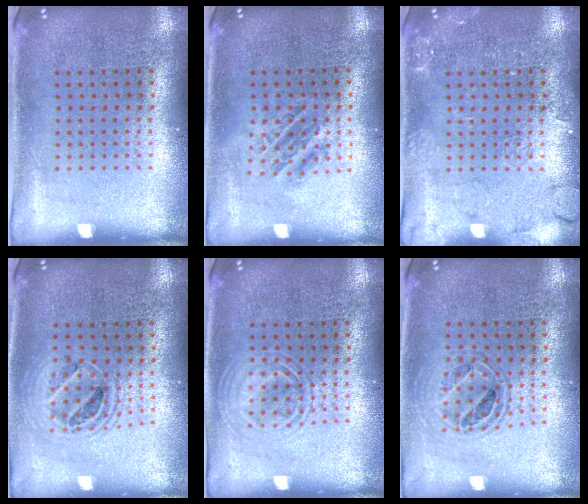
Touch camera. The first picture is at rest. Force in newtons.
{"total": 1.1, "press": 1.0, "slide": 0.4}
{"total": 2.4, "press": 2.4, "slide": 0.4}
{"total": 1.6, "press": 1.4, "slide": 0.7}
{"total": 2.1, "press": 2.1, "slide": 0.3}
{"total": 0.7, "press": 0.7, "slide": 0.1}